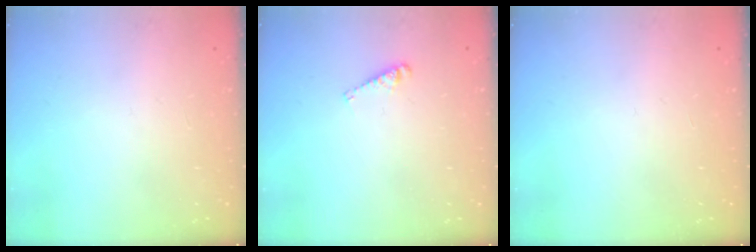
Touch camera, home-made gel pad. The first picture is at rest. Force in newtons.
{"total": 3.4, "press": 3.4, "slide": 0.2}
{"total": 0.0}